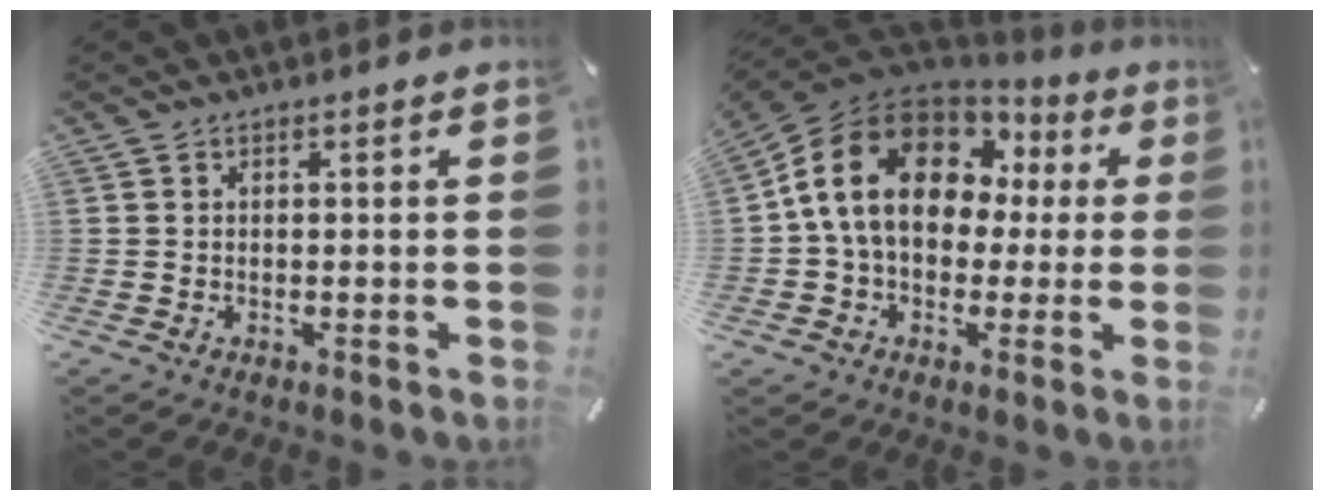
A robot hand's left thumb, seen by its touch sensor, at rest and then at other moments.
{"total": 18.5, "force": [3.6, 14.1, 11.4], "torque": [-0.239, -0.001, 0.063]}